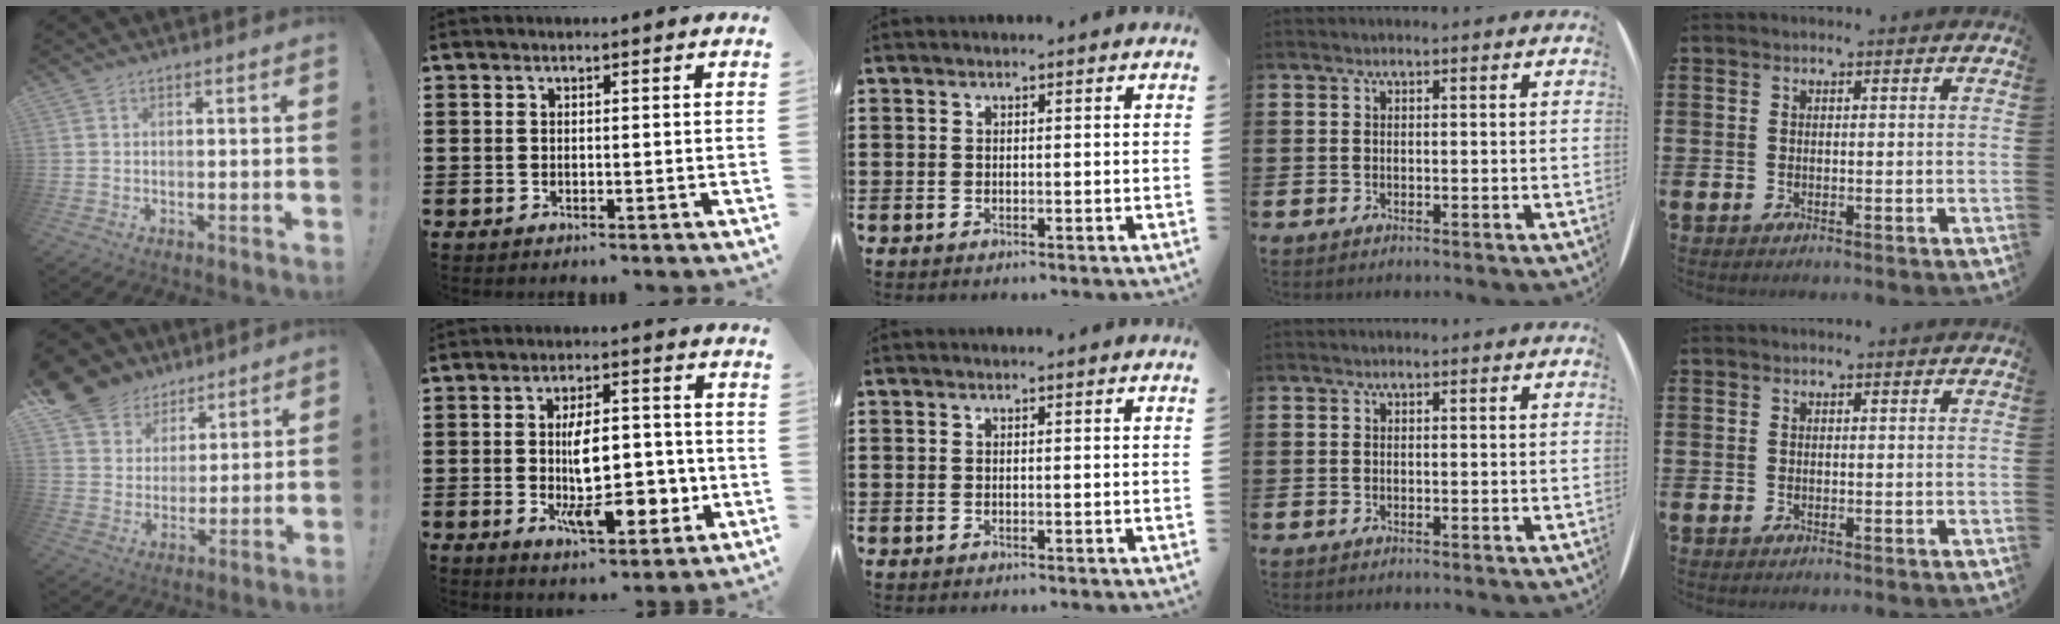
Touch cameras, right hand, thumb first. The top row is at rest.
{"thumb": {"total": 10.9, "force": [7.5, 7.7, 1.7], "torque": [-0.034, -0.055, 0.152]}, "index": {"total": 11.0, "force": [-1.9, 5.0, 9.6], "torque": [-0.151, -0.010, -0.035]}}